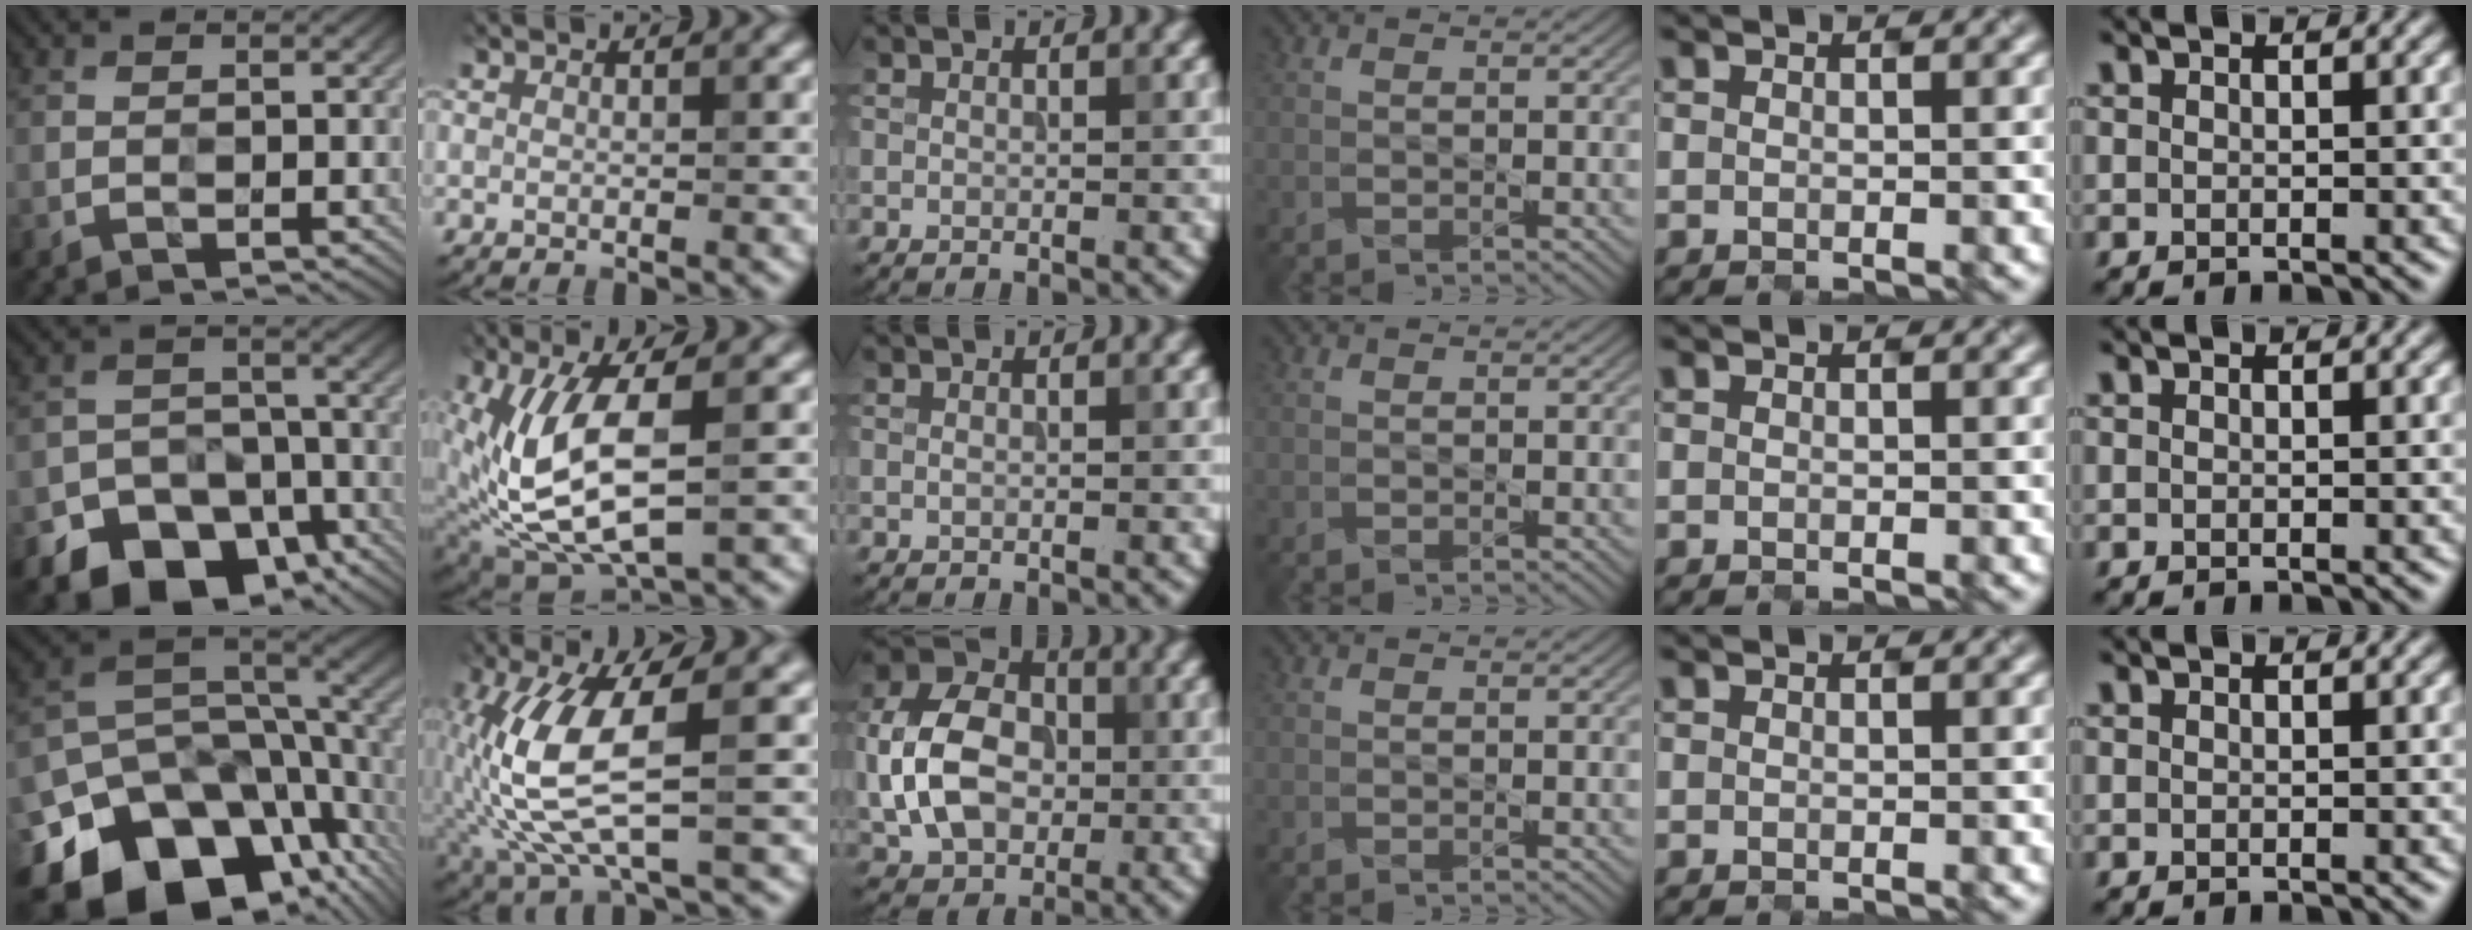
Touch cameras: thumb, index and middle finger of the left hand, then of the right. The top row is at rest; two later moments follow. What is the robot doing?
{"motion": "close", "object": "jewelry box"}